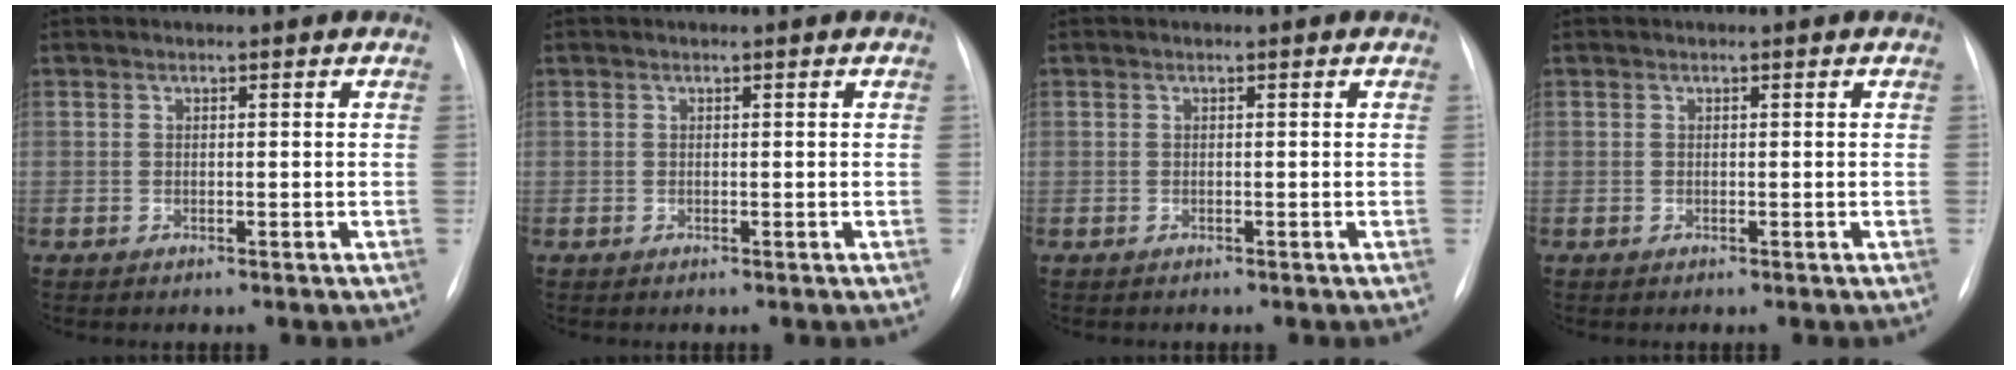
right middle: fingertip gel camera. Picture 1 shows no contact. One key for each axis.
{"total": 0.0}
{"total": 0.0}
{"total": 0.0}